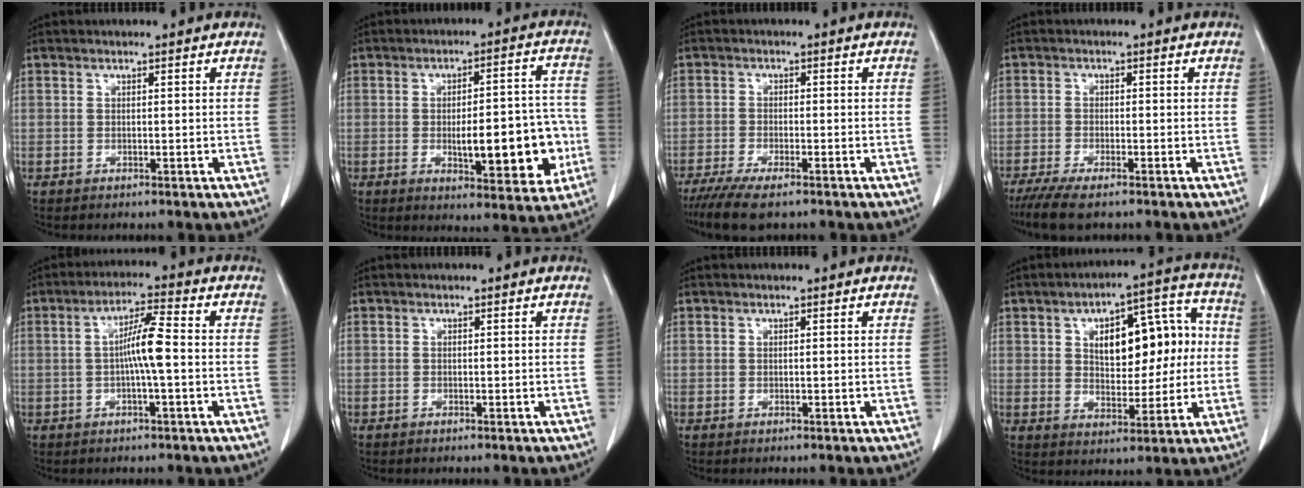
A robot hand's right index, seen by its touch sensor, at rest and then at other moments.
{"total": 13.4, "force": [-2.7, 4.1, 12.5], "torque": [-0.164, 0.018, -0.028]}
{"total": 7.3, "force": [-5.6, 1.3, 4.5], "torque": [-0.075, -0.016, -0.089]}
{"total": 6.4, "force": [-4.9, 1.1, 4.0], "torque": [-0.070, -0.015, -0.079]}
{"total": 6.0, "force": [-0.4, 0.1, 6.0], "torque": [-0.110, 0.011, -0.010]}
{"total": 0.0}
{"total": 0.0}
{"total": 13.7, "force": [2.0, 6.6, 11.8], "torque": [-0.167, 0.041, 0.041]}